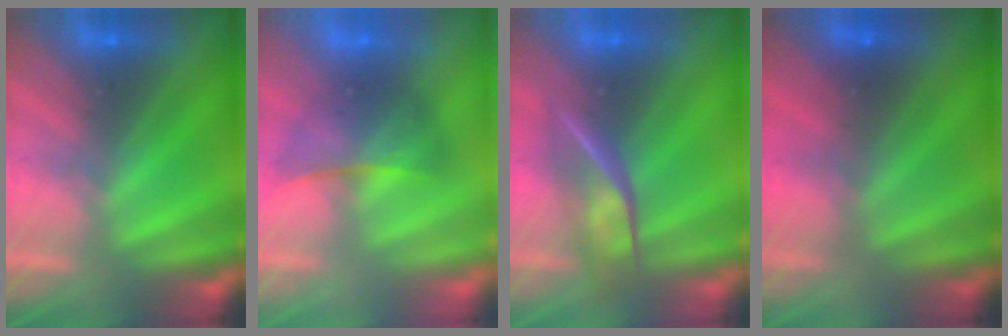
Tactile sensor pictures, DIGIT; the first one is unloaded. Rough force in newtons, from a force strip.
{"total": 2.2}
{"total": 2.4}
{"total": 1.6}